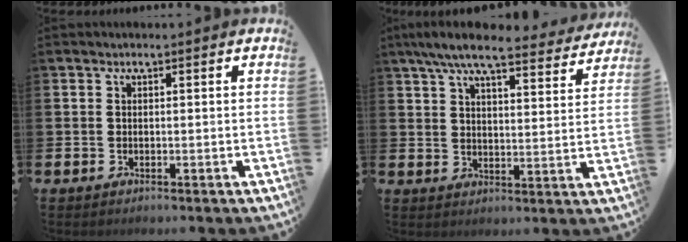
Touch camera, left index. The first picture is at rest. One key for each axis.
{"total": 8.2, "fx": 7.3, "fy": 1.3, "fz": 3.5, "tx": -0.079, "ty": -0.034, "tz": 0.126}